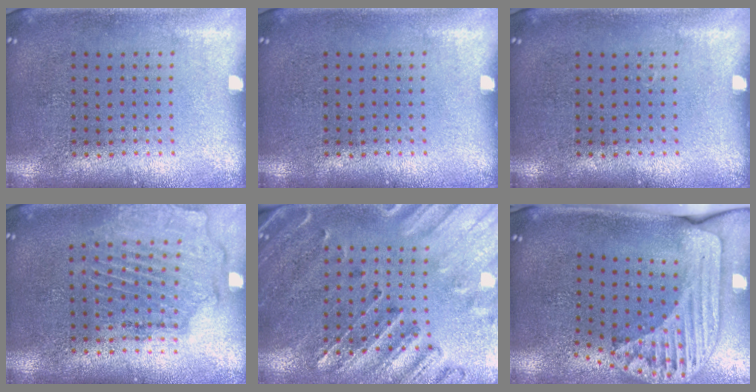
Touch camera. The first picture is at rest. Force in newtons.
{"total": 0.0}
{"total": 0.0}
{"total": 1.8, "press": 1.7, "slide": 0.6}
{"total": 2.9, "press": 2.7, "slide": 1.1}
{"total": 2.4, "press": 1.7, "slide": 1.7}